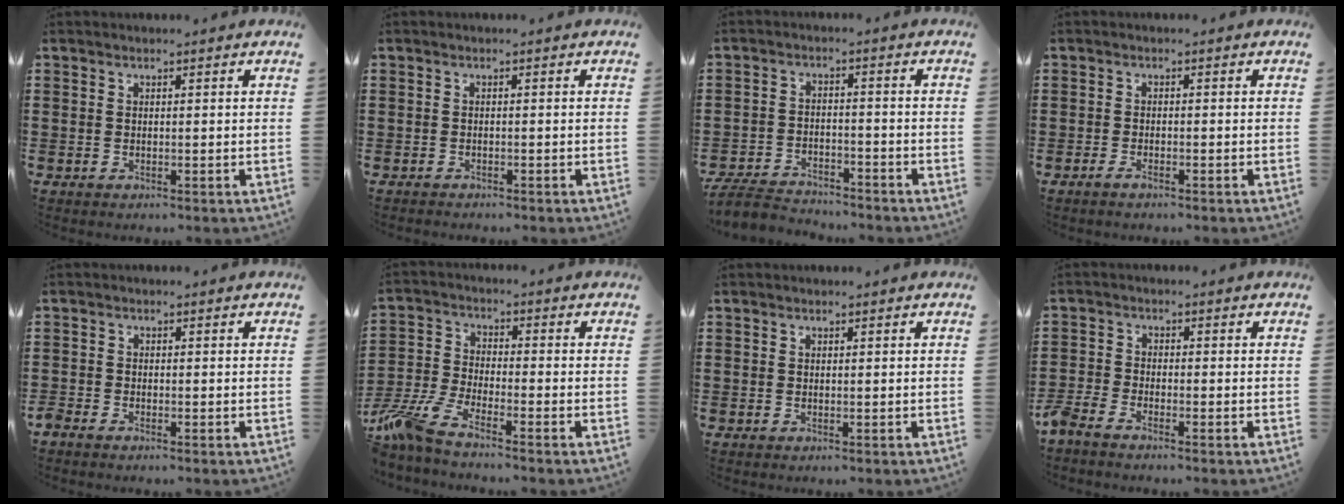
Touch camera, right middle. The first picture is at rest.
{"total": 0.6, "force": [-0.6, 0.1, 0.0], "torque": [-0.001, -0.001, -0.012]}
{"total": 4.3, "force": [-4.1, 1.0, 0.8], "torque": [-0.030, 0.001, -0.088]}
{"total": 1.2, "force": [-1.0, 0.2, 0.7], "torque": [-0.024, -0.008, -0.019]}
{"total": 0.9, "force": [-0.8, 0.2, 0.3], "torque": [-0.017, -0.004, -0.017]}
{"total": 6.9, "force": [-5.7, 0.7, 3.8], "torque": [-0.105, -0.015, -0.117]}
{"total": 0.0}
{"total": 2.5, "force": [-2.4, 0.5, 0.8], "torque": [-0.044, -0.007, -0.057]}